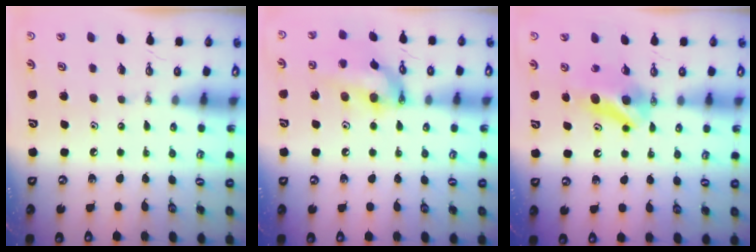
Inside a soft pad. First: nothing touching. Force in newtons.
{"total": 14.3, "press": 14.2, "slide": 1.8}
{"total": 7.8, "press": 5.0, "slide": 6.0}